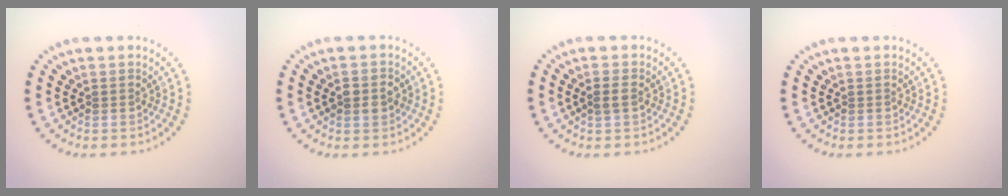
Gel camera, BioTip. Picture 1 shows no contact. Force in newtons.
{"total": 2.3, "press": 2.3, "slide": 0.1}
{"total": 1.2, "press": 1.2, "slide": 0.2}
{"total": 0.0}